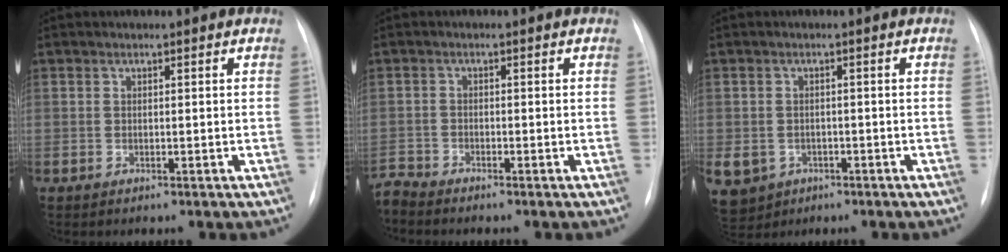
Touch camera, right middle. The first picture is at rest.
{"total": 2.5, "force": [-2.4, -0.7, -0.1], "torque": [-0.004, -0.016, -0.049]}
{"total": 11.5, "force": [-4.7, 9.7, 4.0], "torque": [-0.129, 0.003, -0.060]}